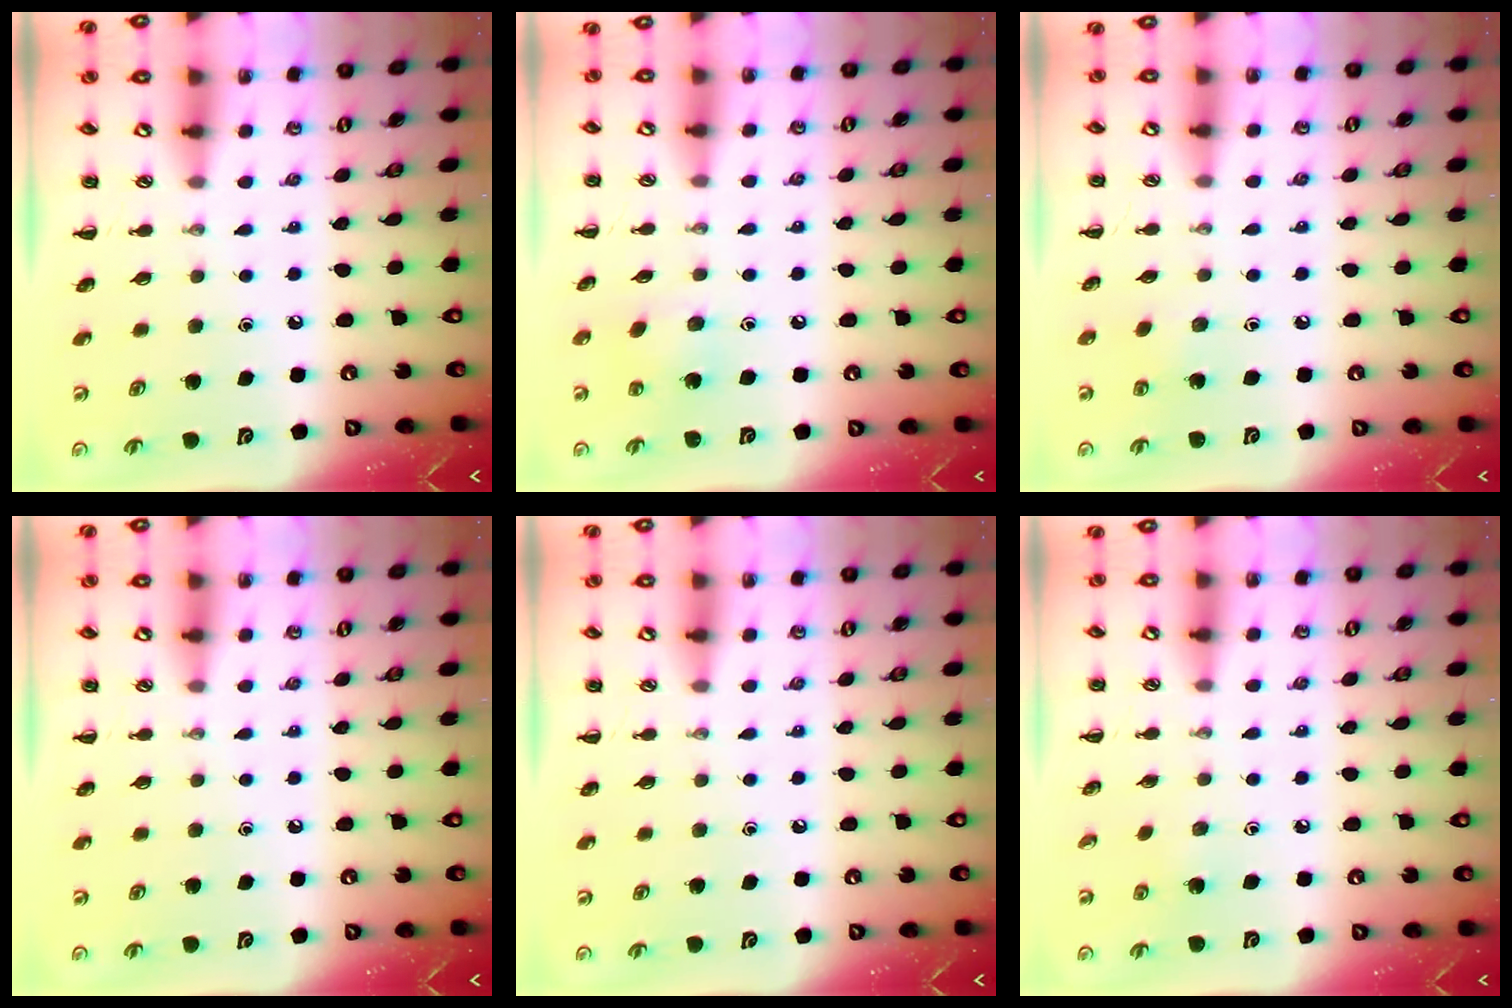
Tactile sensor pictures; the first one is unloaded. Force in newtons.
{"total": 4.3, "press": 4.1, "slide": 1.2}
{"total": 4.4, "press": 4.2, "slide": 1.5}
{"total": 0.0}
{"total": 0.0}
{"total": 2.7, "press": 2.6, "slide": 1.0}